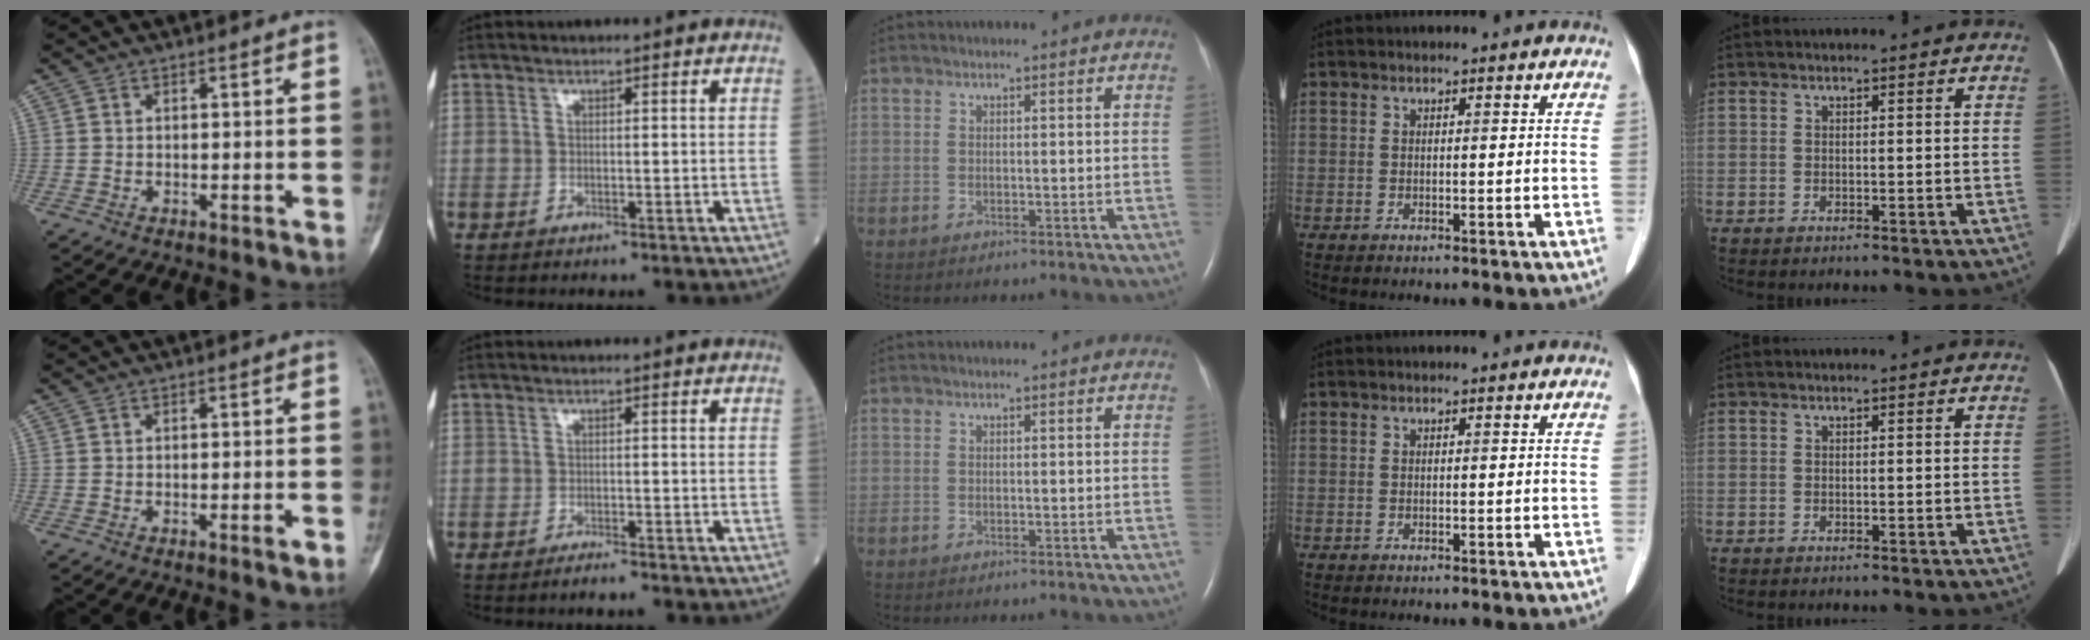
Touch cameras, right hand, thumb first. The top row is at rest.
{"thumb": {"total": 1.4, "force": [-0.6, 0.2, 1.3], "torque": [-0.017, -0.002, -0.010]}, "index": {"total": 1.5, "force": [-1.3, -0.1, 0.7], "torque": [-0.017, -0.002, -0.022]}}